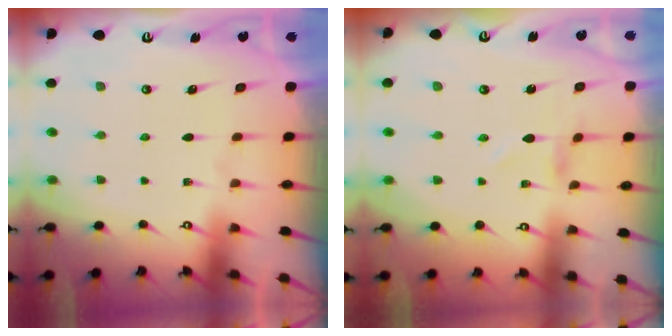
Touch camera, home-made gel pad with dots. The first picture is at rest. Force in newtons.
{"total": 1.0, "press": 1.0, "slide": 0.1}